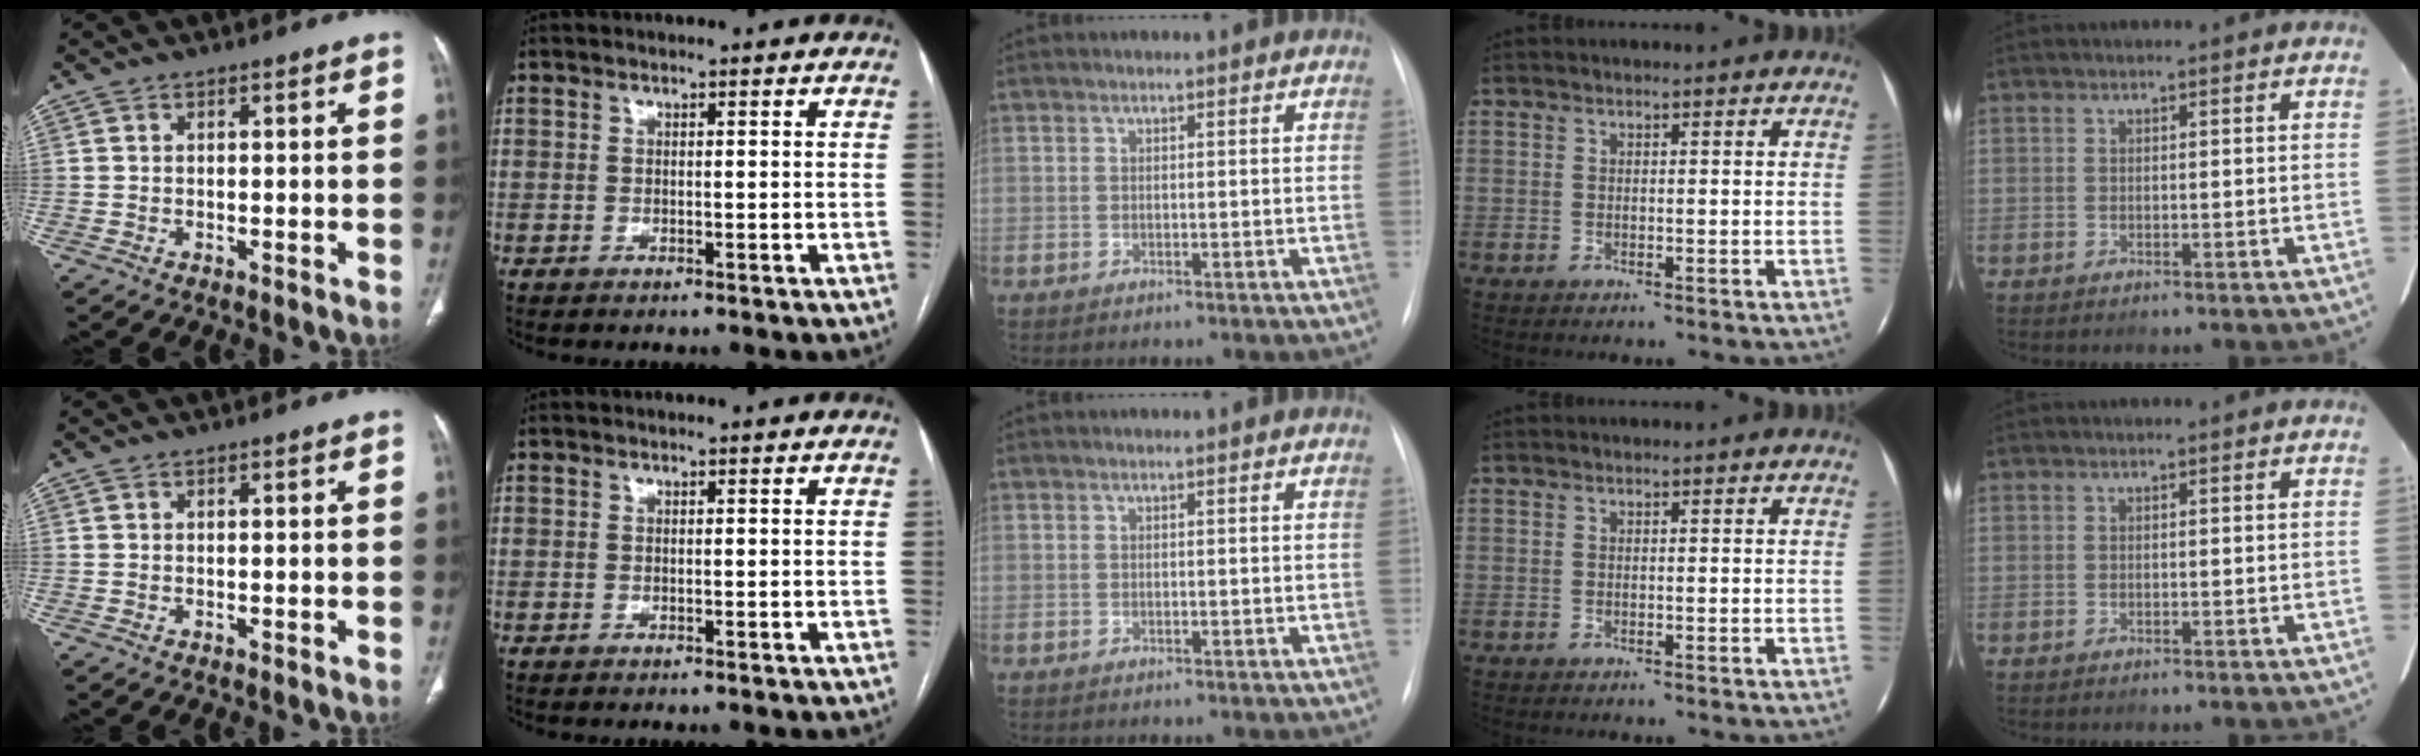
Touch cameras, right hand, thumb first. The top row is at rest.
{}